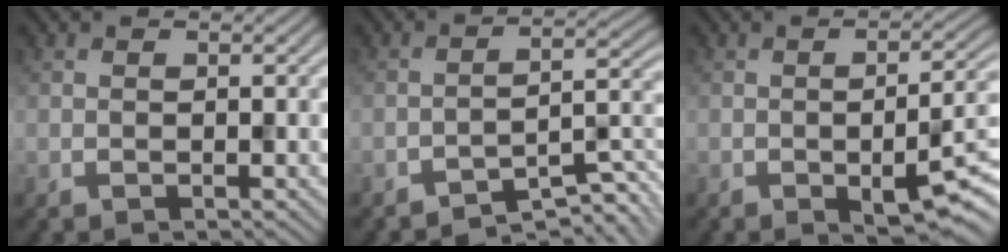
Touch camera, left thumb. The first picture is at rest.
{"total": 5.7, "force": [-4.9, 0.8, 2.9], "torque": [-0.039, 0.012, -0.072]}
{"total": 7.3, "force": [-2.4, 1.7, 6.7], "torque": [-0.107, -0.011, -0.031]}